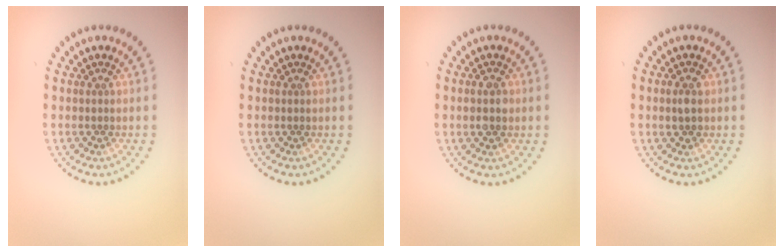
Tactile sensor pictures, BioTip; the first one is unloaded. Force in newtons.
{"total": 0.0}
{"total": 2.2, "press": 2.2, "slide": 0.2}
{"total": 1.5, "press": 1.5, "slide": 0.1}